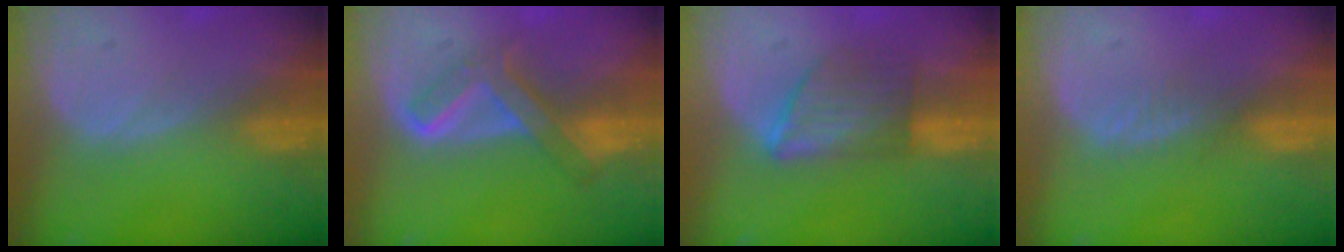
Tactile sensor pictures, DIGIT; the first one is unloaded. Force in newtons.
{"total": 6.7, "press": 5.7, "slide": 3.6}
{"total": 5.9, "press": 5.8, "slide": 1.4}
{"total": 1.4, "press": 1.3, "slide": 0.2}